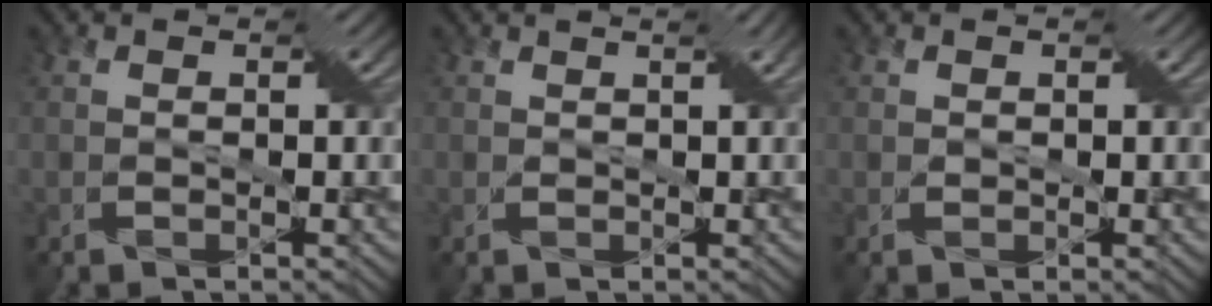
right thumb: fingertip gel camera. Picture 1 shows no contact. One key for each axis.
{"total": 1.1, "fx": 0.9, "fy": -0.5, "fz": 0.4, "tx": -0.007, "ty": 0.007, "tz": 0.018}
{"total": 0.7, "fx": 0.5, "fy": 0.5, "fz": 0.1, "tx": 0.003, "ty": 0.004, "tz": 0.008}